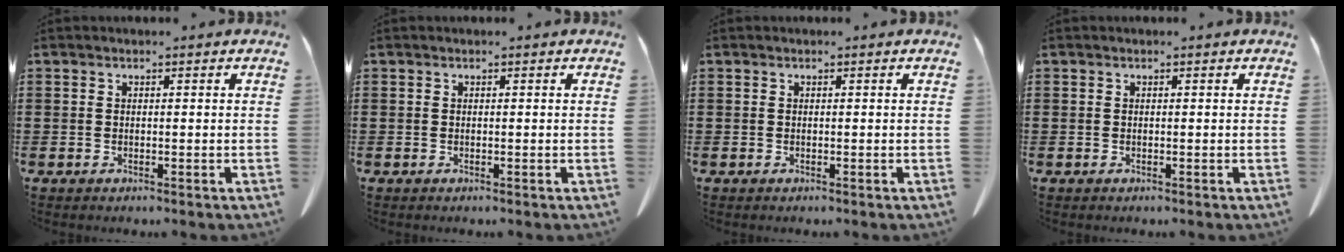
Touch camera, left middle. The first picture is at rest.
{"total": 0.0}
{"total": 0.0}
{"total": 0.0}